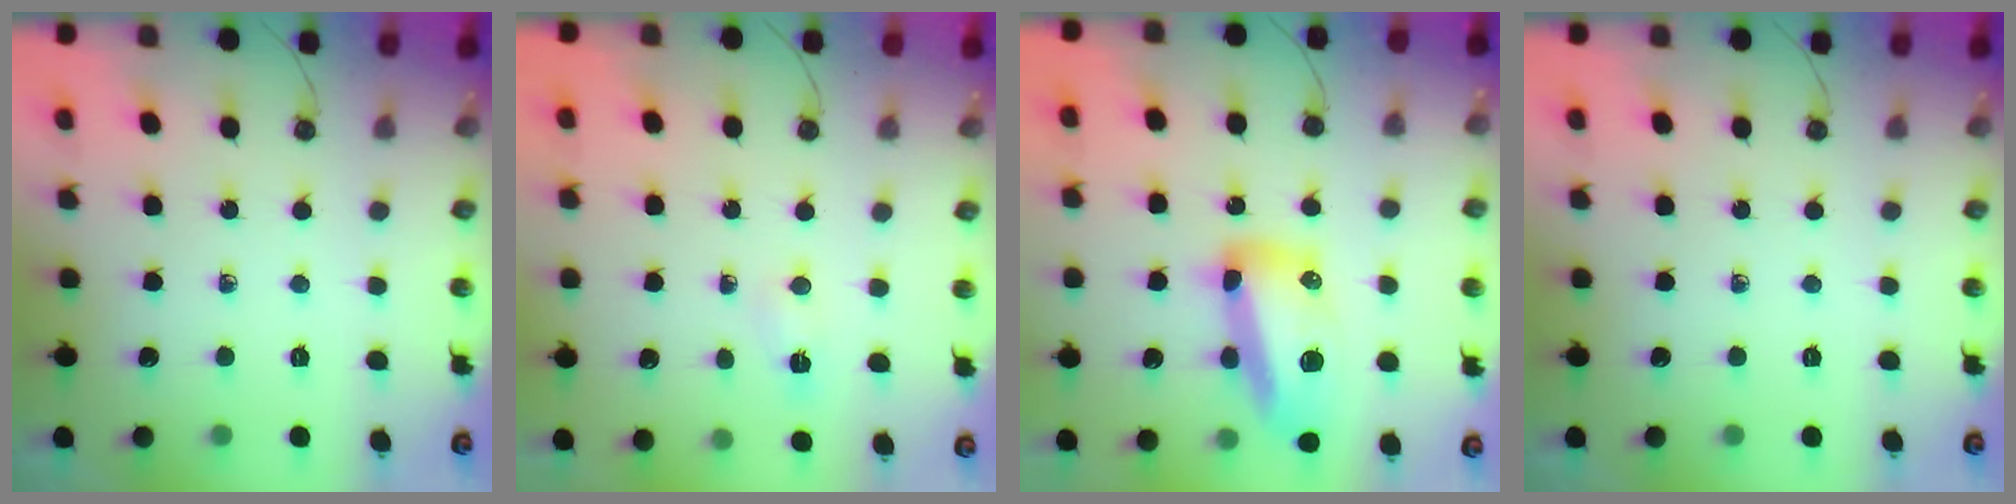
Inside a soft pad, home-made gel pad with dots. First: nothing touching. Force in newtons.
{"total": 2.9, "press": 2.9, "slide": 0.4}
{"total": 15.4, "press": 15.3, "slide": 1.5}
{"total": 0.0}